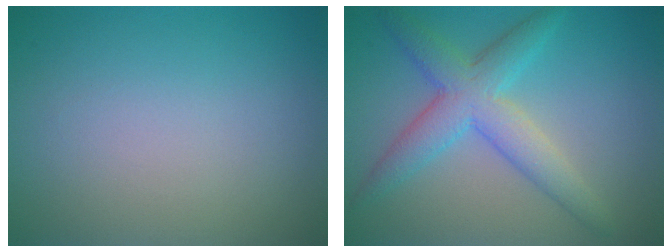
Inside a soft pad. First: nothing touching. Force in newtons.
{"total": 5.2, "press": 5.1, "slide": 0.3}